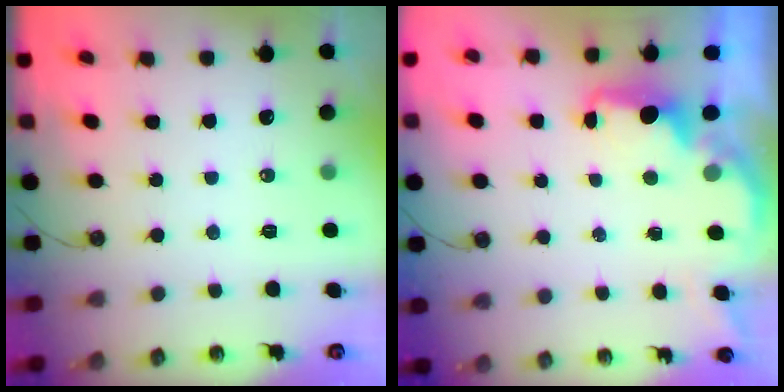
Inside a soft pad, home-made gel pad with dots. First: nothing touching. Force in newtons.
{"total": 2.0, "press": 1.9, "slide": 0.8}